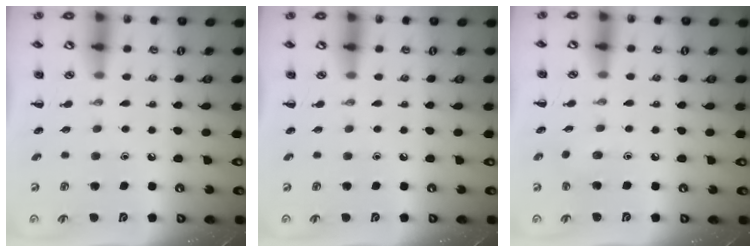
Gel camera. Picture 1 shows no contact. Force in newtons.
{"total": 0.0}
{"total": 3.4, "press": 3.2, "slide": 1.0}